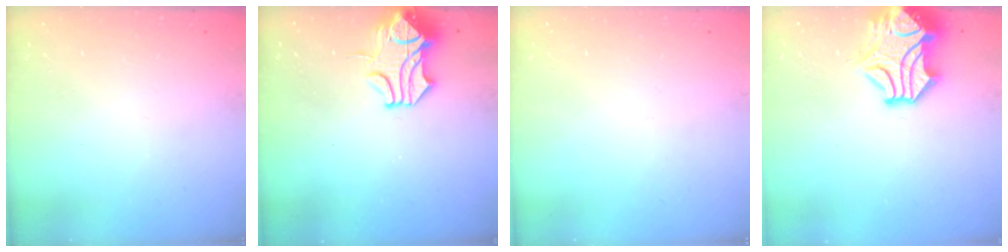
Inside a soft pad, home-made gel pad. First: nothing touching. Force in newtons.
{"total": 1.6, "press": 0.8, "slide": 1.4}
{"total": 0.0}
{"total": 5.7, "press": 5.6, "slide": 1.2}